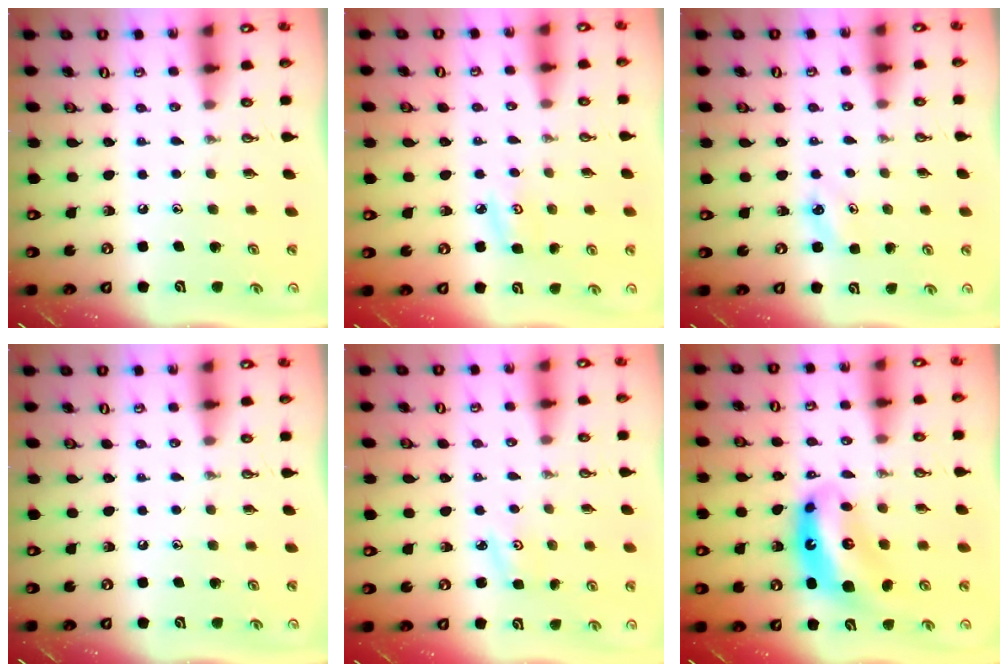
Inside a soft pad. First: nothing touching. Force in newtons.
{"total": 5.6, "press": 5.6, "slide": 0.6}
{"total": 3.7, "press": 3.7, "slide": 0.4}
{"total": 0.0}
{"total": 3.0, "press": 3.0, "slide": 0.4}
{"total": 11.3, "press": 11.2, "slide": 1.0}